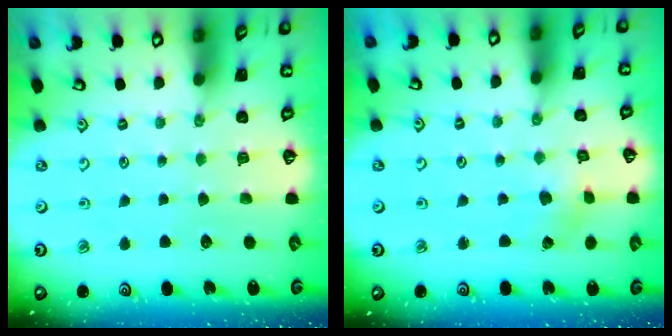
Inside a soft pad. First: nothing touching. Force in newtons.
{"total": 2.2, "press": 2.2, "slide": 0.3}